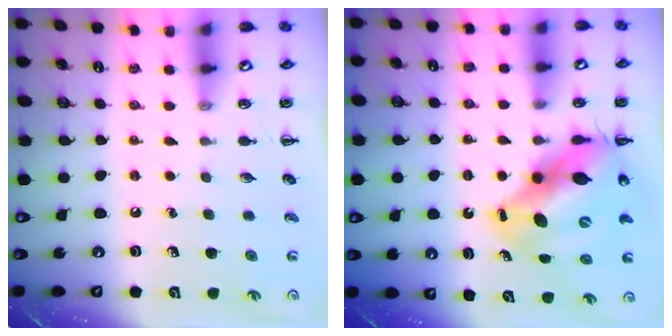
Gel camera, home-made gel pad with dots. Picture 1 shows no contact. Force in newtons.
{"total": 12.6, "press": 12.2, "slide": 2.8}